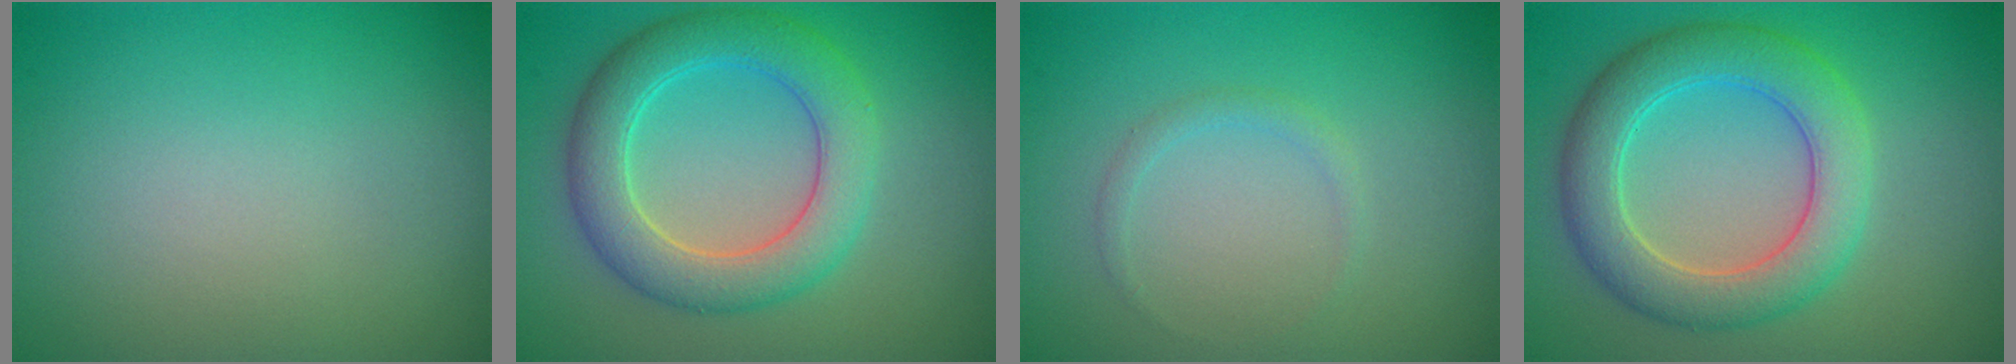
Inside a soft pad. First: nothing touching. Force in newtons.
{"total": 5.8, "press": 5.8, "slide": 0.1}
{"total": 0.9, "press": 0.9, "slide": 0.0}
{"total": 6.0, "press": 6.0, "slide": 0.2}